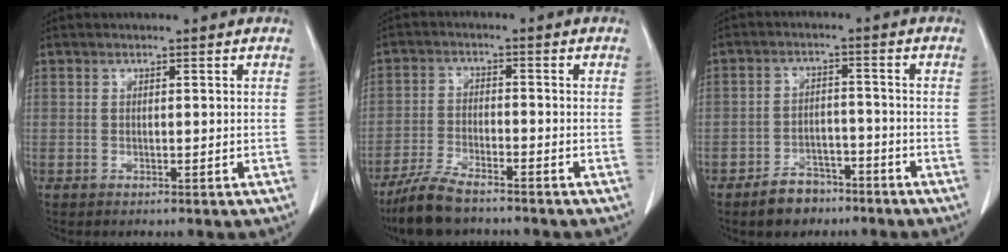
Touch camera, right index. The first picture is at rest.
{"total": 8.4, "force": [-6.9, 2.2, 4.4], "torque": [-0.093, -0.020, -0.128]}
{"total": 6.5, "force": [-4.7, 3.8, 2.4], "torque": [-0.047, 0.011, -0.072]}